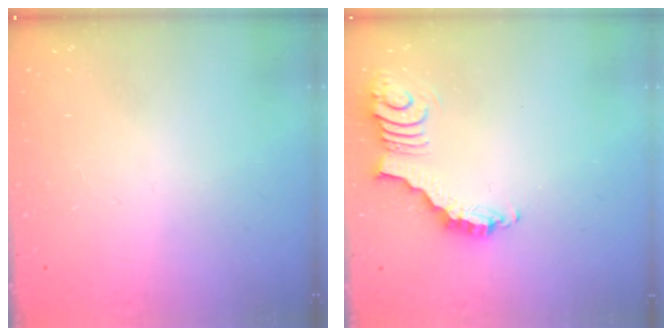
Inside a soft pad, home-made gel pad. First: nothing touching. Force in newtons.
{"total": 4.0, "press": 3.9, "slide": 0.7}